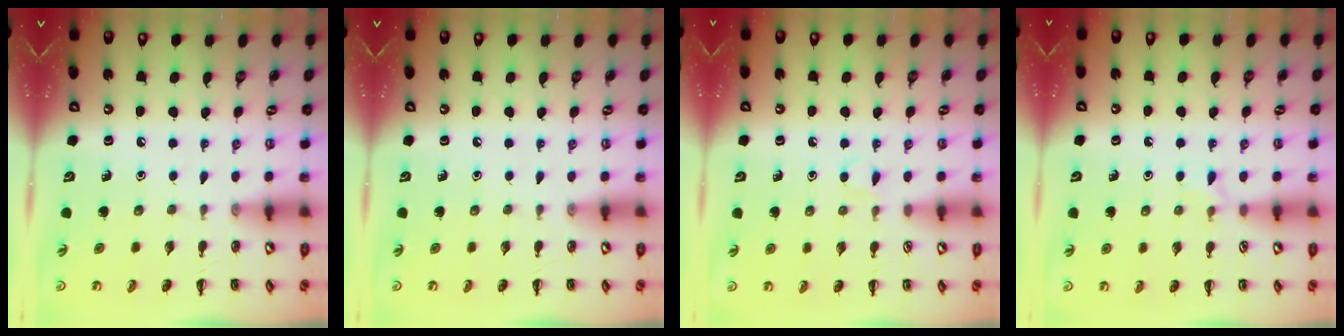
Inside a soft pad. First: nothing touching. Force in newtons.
{"total": 0.0}
{"total": 2.9, "press": 2.7, "slide": 0.9}
{"total": 4.7, "press": 4.5, "slide": 1.4}